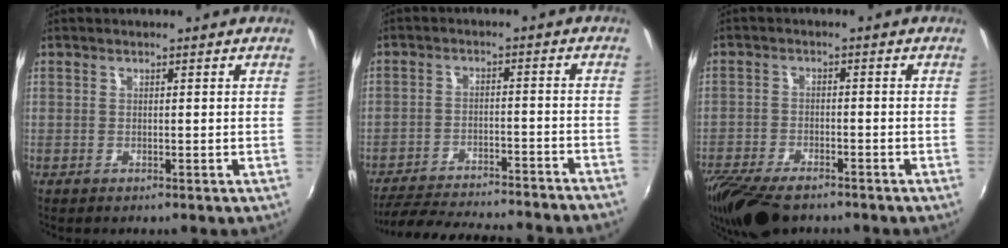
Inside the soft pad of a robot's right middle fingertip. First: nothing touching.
{"total": 23.9, "force": [-21.5, 3.0, 9.9], "torque": [-0.186, -0.025, -0.288]}
{"total": 12.6, "force": [-9.8, 4.4, 6.5], "torque": [-0.157, -0.041, -0.174]}